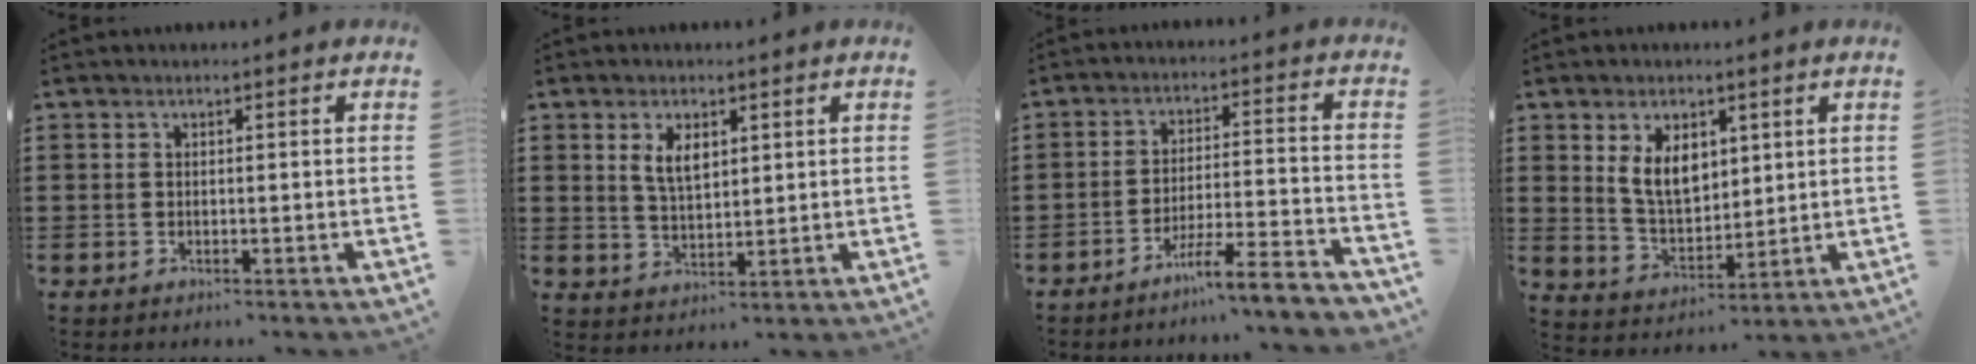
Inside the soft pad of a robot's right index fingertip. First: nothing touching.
{"total": 4.3, "force": [1.8, 2.1, 3.3], "torque": [-0.072, 0.006, 0.032]}
{"total": 7.0, "force": [-6.0, 0.0, 3.6], "torque": [-0.063, -0.005, -0.114]}
{"total": 7.0, "force": [2.7, 4.2, 4.9], "torque": [-0.109, 0.005, 0.046]}